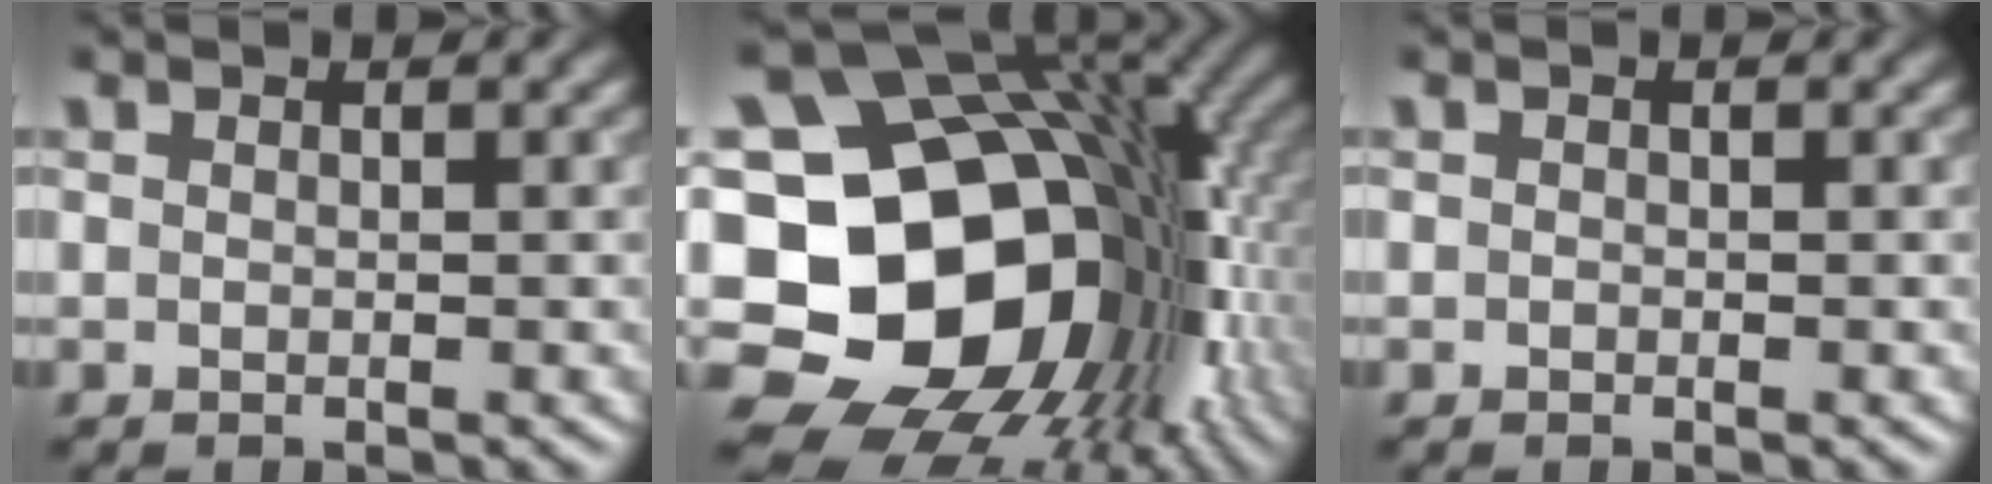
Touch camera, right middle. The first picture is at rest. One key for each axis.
{"total": 20.9, "fx": -3.9, "fy": 16.1, "fz": 12.7, "tx": -0.190, "ty": -0.019, "tz": -0.064}
{"total": 0.0}